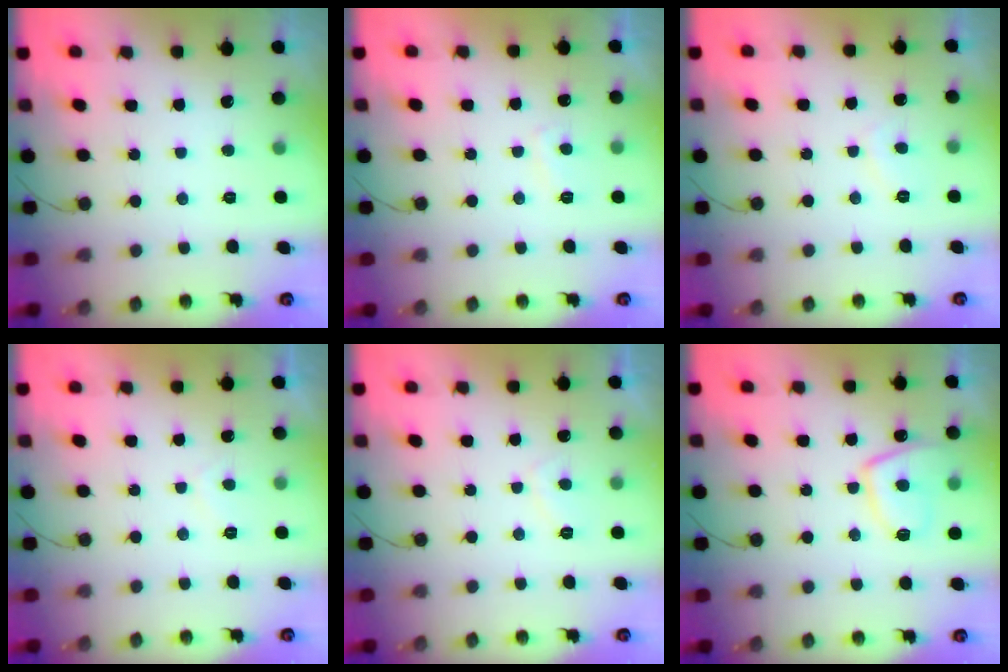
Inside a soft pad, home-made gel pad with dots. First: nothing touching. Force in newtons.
{"total": 3.0, "press": 2.9, "slide": 0.8}
{"total": 2.2, "press": 2.1, "slide": 0.7}
{"total": 1.7, "press": 1.6, "slide": 0.7}
{"total": 1.9, "press": 1.7, "slide": 0.8}
{"total": 10.6, "press": 10.5, "slide": 1.2}